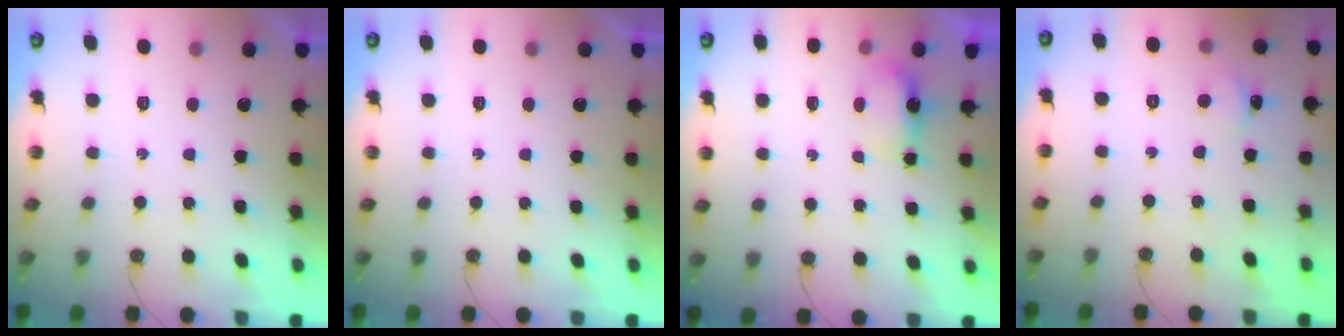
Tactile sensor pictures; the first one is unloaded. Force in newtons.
{"total": 0.0}
{"total": 4.3, "press": 4.2, "slide": 0.7}
{"total": 2.3, "press": 2.3, "slide": 0.4}